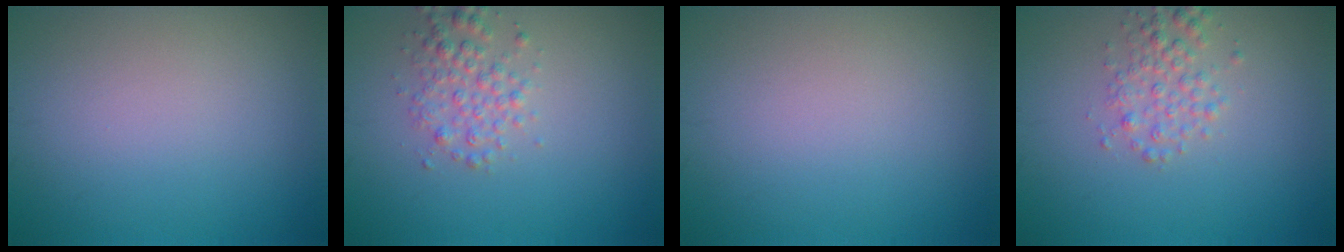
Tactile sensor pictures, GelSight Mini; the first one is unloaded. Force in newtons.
{"total": 2.4, "press": 2.4, "slide": 0.0}
{"total": 0.0}
{"total": 2.4, "press": 2.4, "slide": 0.1}